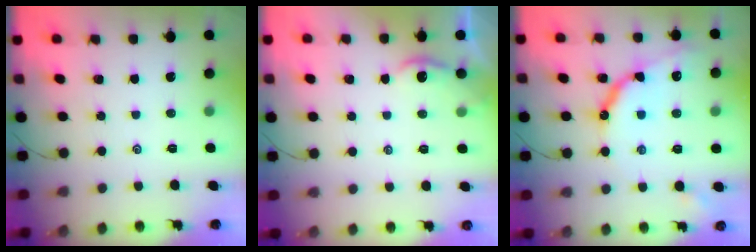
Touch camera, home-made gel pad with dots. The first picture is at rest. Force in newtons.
{"total": 2.0, "press": 2.0, "slide": 0.1}
{"total": 11.8, "press": 11.7, "slide": 0.9}